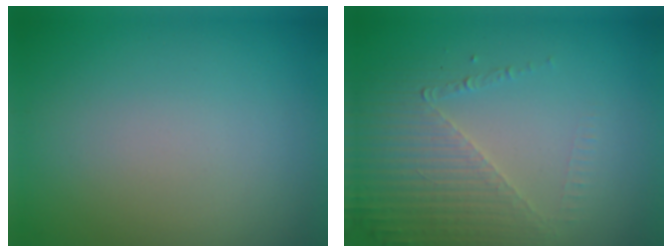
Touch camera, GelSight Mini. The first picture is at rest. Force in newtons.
{"total": 4.9, "press": 3.2, "slide": 3.7}